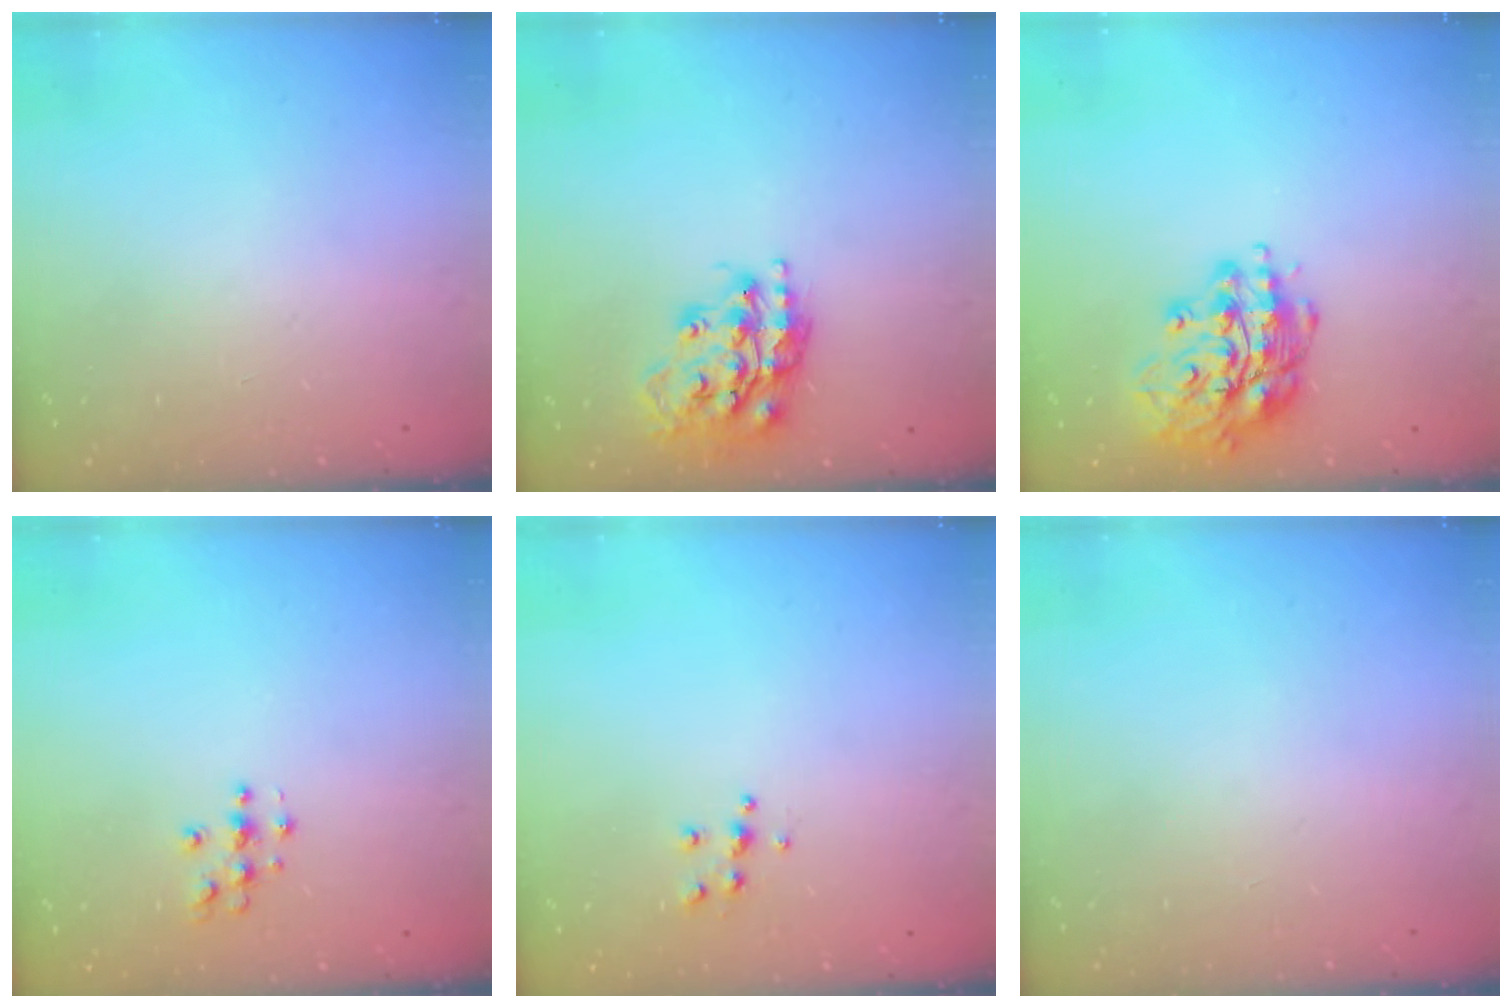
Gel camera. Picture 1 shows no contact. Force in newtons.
{"total": 18.1, "press": 18.0, "slide": 1.4}
{"total": 16.0, "press": 15.9, "slide": 1.6}
{"total": 4.1, "press": 4.1, "slide": 0.5}
{"total": 5.5, "press": 5.5, "slide": 0.5}
{"total": 0.0}